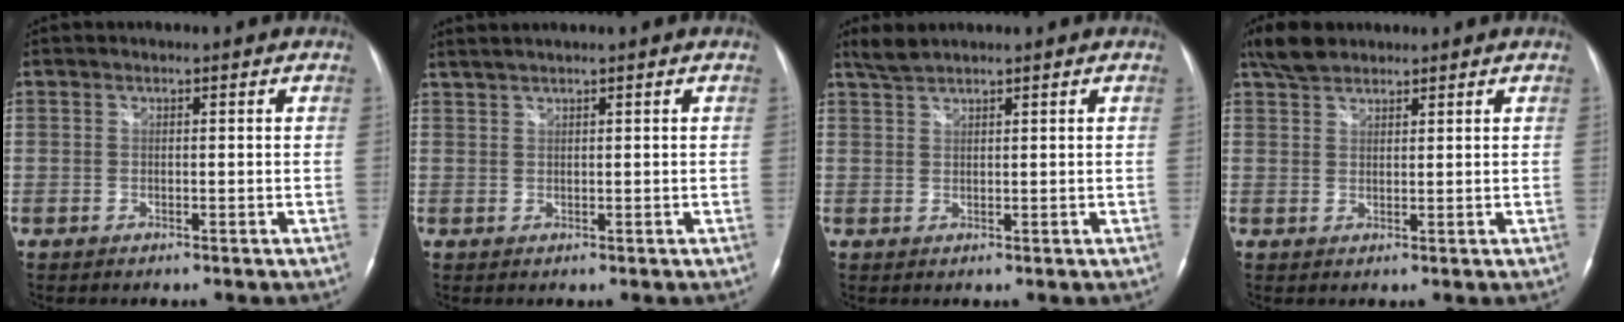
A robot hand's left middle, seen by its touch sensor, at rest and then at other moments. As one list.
[{"total": 2.5, "force": [2.2, -0.3, 1.3], "torque": [-0.027, 0.015, 0.045]}, {"total": 2.2, "force": [2.1, -0.1, 0.6], "torque": [-0.018, 0.011, 0.046]}, {"total": 4.1, "force": [3.4, 1.7, 1.4], "torque": [-0.035, 0.014, 0.068]}]